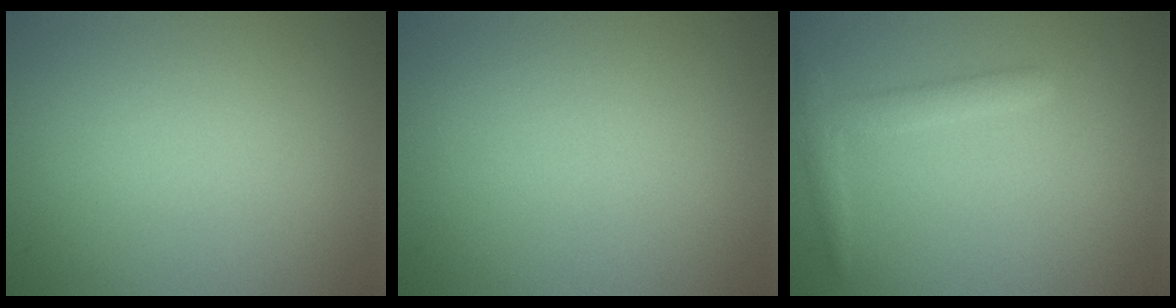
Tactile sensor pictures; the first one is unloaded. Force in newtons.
{"total": 0.0}
{"total": 2.1, "press": 2.1, "slide": 0.0}